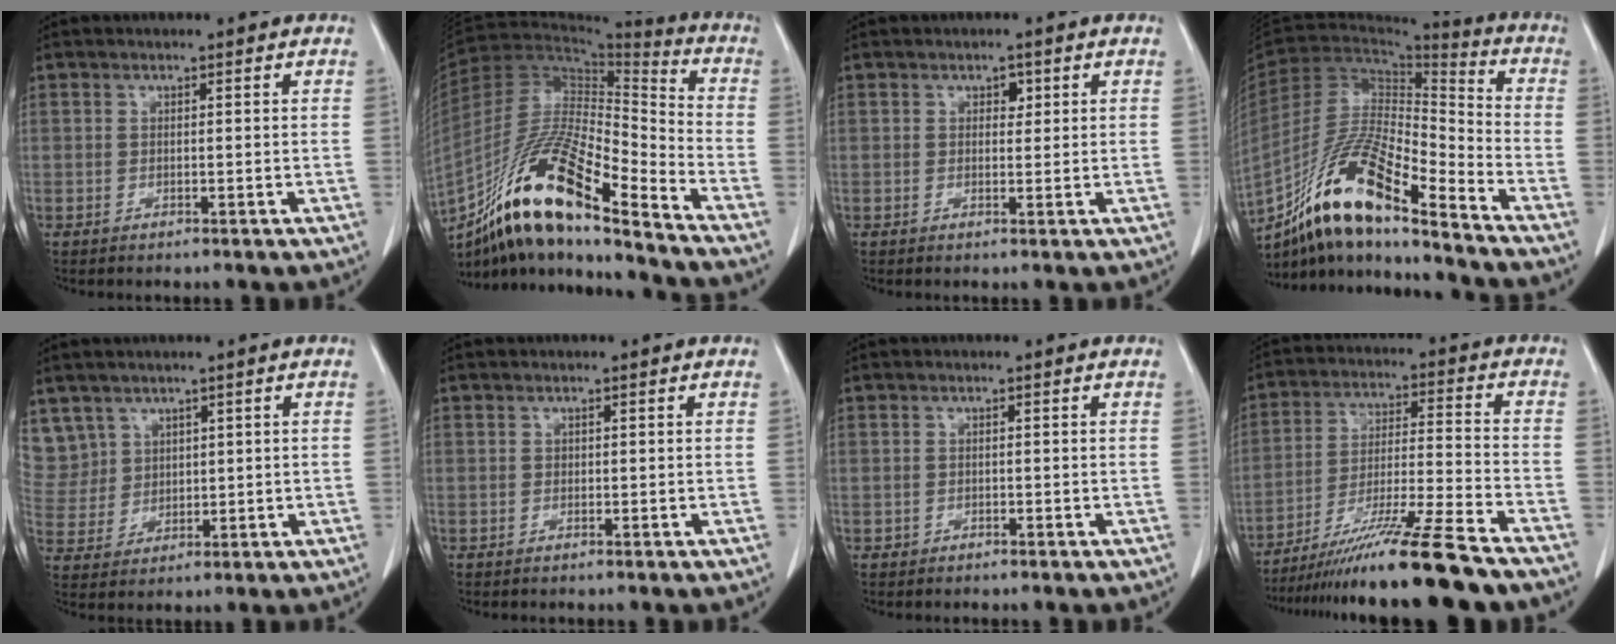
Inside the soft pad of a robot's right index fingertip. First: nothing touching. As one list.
[{"total": 21.3, "force": [-14.7, 2.9, 15.2], "torque": [-0.298, -0.017, -0.267]}, {"total": 1.4, "force": [0.6, 1.0, 0.8], "torque": [-0.007, 0.000, 0.007]}, {"total": 18.8, "force": [-13.5, 2.3, 12.8], "torque": [-0.250, -0.012, -0.248]}, {"total": 8.0, "force": [4.7, 6.4, 0.2], "torque": [-0.013, 0.018, 0.114]}, {"total": 0.0}, {"total": 0.6, "force": [-0.4, 0.5, -0.1], "torque": [-0.004, 0.004, -0.008]}, {"total": 17.0, "force": [-13.5, -1.6, 10.1], "torque": [-0.187, -0.030, -0.231]}]